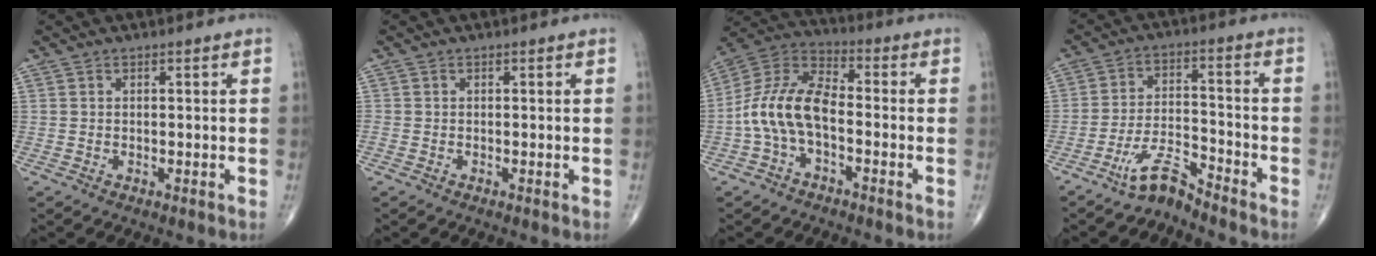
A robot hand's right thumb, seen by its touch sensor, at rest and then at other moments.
{"total": 0.5, "force": [-0.2, 0.4, 0.2], "torque": [-0.008, 0.000, -0.006]}
{"total": 12.2, "force": [-2.6, 6.7, 9.8], "torque": [-0.192, 0.040, -0.060]}
{"total": 6.1, "force": [-5.6, 0.7, 2.4], "torque": [-0.043, 0.053, -0.111]}